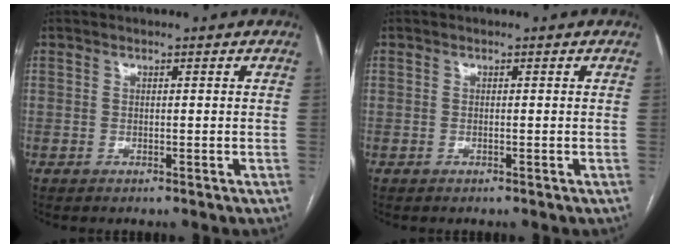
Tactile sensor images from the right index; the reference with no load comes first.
{"total": 0.0}